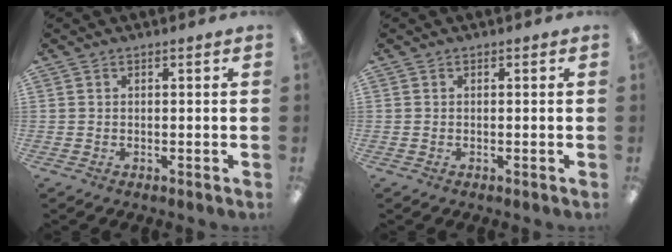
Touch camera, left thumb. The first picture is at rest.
{"total": 0.0}